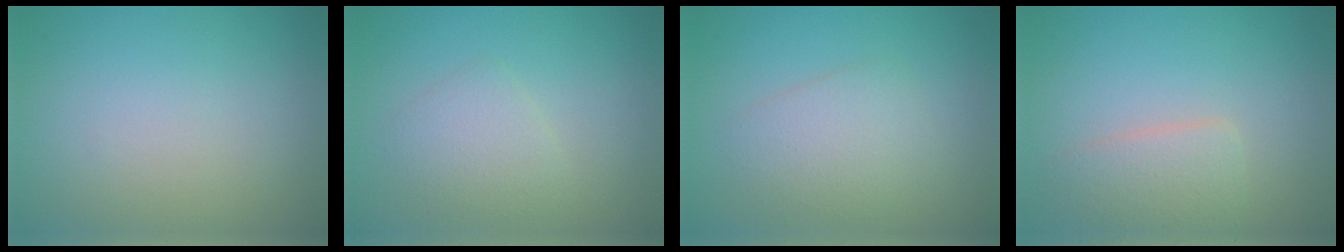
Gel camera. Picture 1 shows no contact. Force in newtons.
{"total": 2.2, "press": 2.2, "slide": 0.1}
{"total": 3.0, "press": 3.0, "slide": 0.1}
{"total": 2.8, "press": 2.8, "slide": 0.1}